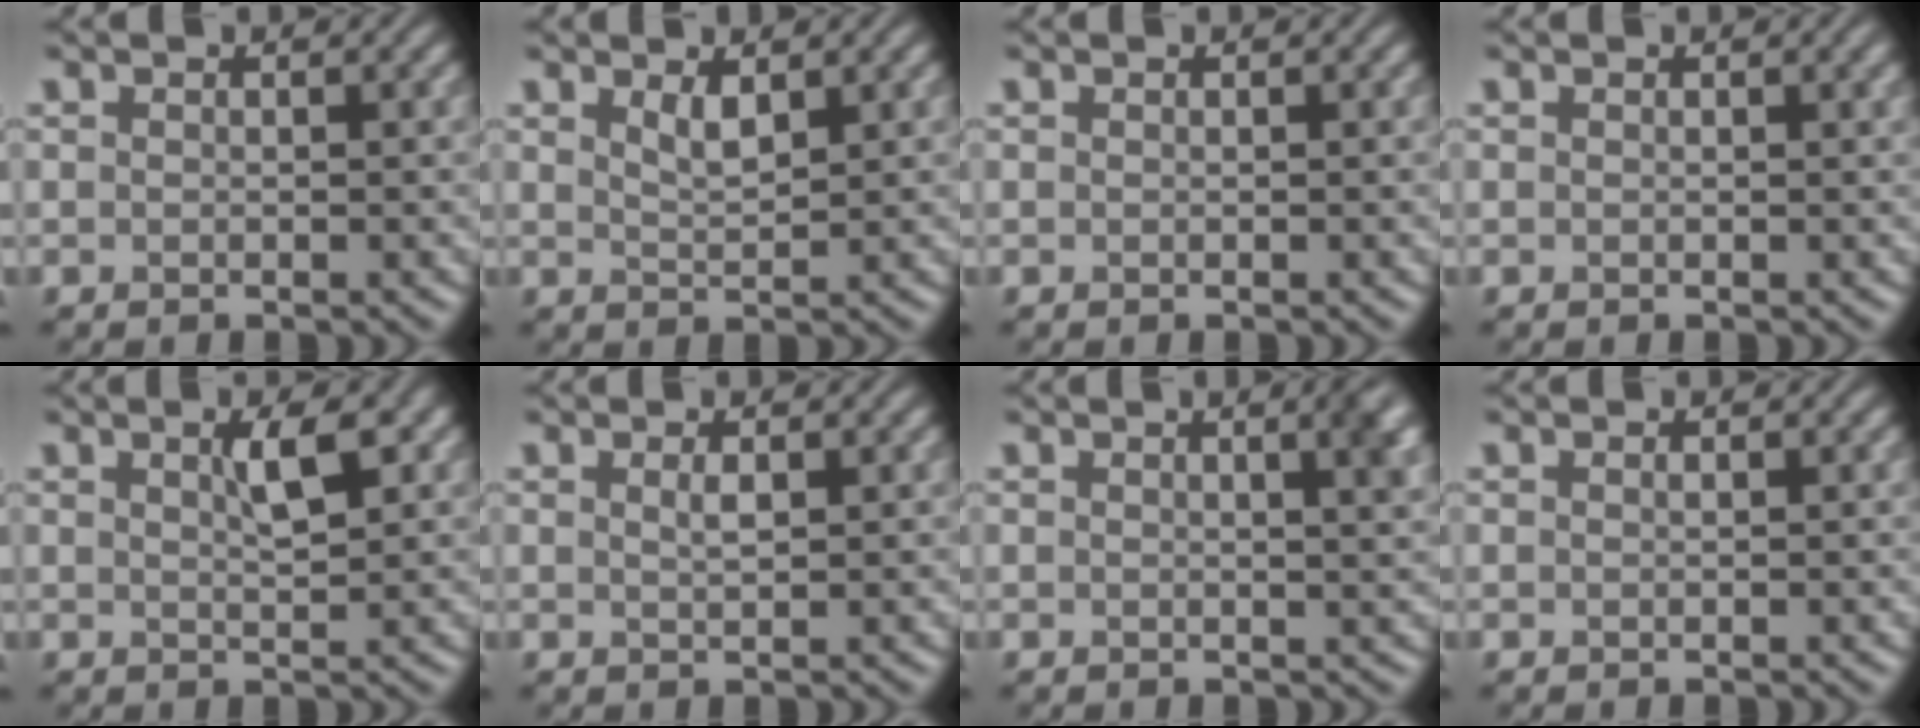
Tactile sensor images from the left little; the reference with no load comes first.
{"total": 1.6, "force": [1.0, 0.4, 1.1], "torque": [-0.023, -0.003, 0.021]}
{"total": 0.0}
{"total": 1.2, "force": [0.5, 0.3, 1.0], "torque": [-0.010, 0.004, 0.007]}
{"total": 2.4, "force": [1.0, 0.6, 2.1], "torque": [-0.031, 0.002, 0.018]}
{"total": 0.9, "force": [0.4, 0.2, 0.7], "torque": [-0.014, 0.002, 0.007]}
{"total": 3.9, "force": [1.3, 1.5, 3.4], "torque": [-0.018, 0.015, 0.007]}
{"total": 0.0}